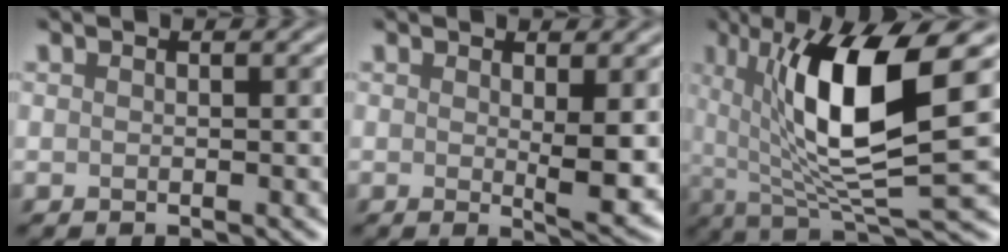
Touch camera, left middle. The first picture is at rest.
{"total": 2.9, "force": [0.6, 0.5, 2.8], "torque": [-0.041, -0.013, 0.013]}
{"total": 10.9, "force": [2.1, 2.9, 10.3], "torque": [-0.165, -0.008, 0.042]}